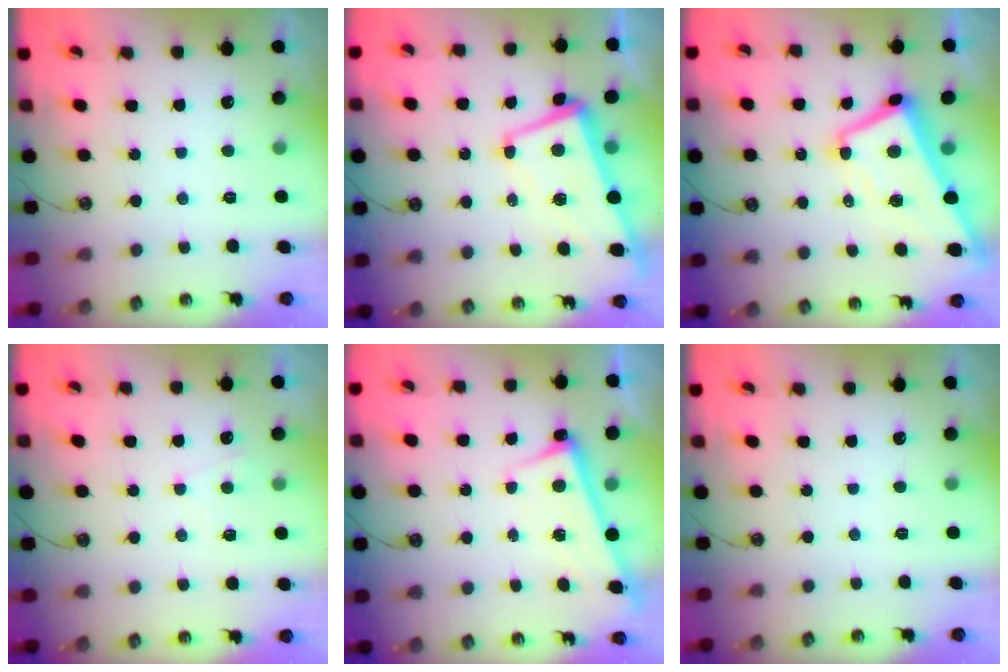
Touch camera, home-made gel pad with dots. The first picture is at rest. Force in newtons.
{"total": 2.2, "press": 1.4, "slide": 1.8}
{"total": 9.6, "press": 9.4, "slide": 2.0}
{"total": 0.6, "press": 0.3, "slide": 0.6}
{"total": 2.8, "press": 2.7, "slide": 0.5}
{"total": 0.0}